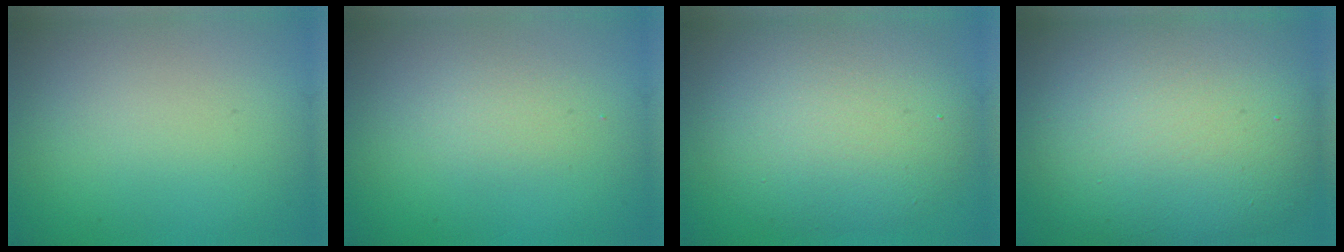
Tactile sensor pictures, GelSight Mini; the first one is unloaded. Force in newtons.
{"total": 1.5, "press": 1.4, "slide": 0.1}
{"total": 8.0, "press": 8.0, "slide": 0.3}
{"total": 14.9, "press": 14.9, "slide": 0.8}